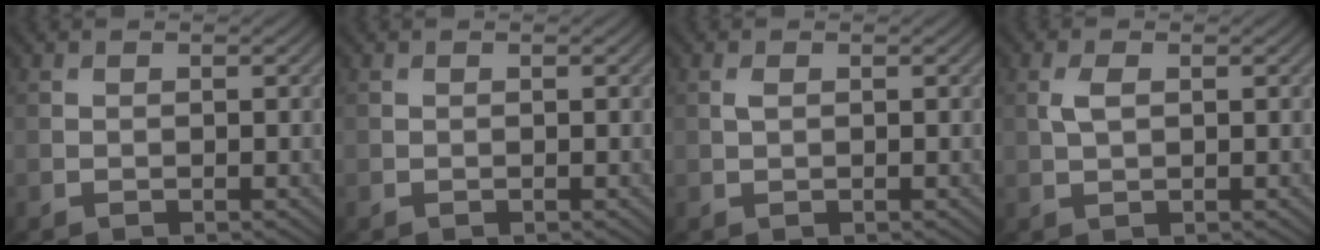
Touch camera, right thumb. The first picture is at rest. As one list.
[{"total": 0.0}, {"total": 0.8, "force": [0.2, 0.3, 0.7], "torque": [-0.017, 0.002, 0.004]}, {"total": 2.0, "force": [0.5, 1.0, 1.7], "torque": [-0.043, 0.003, 0.009]}]